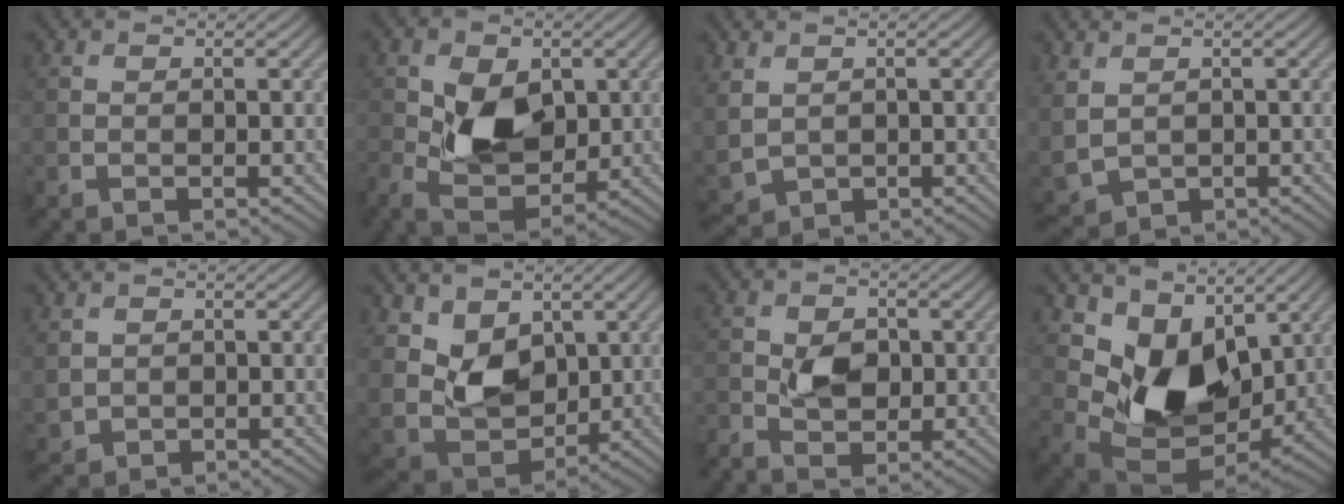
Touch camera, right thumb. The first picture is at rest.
{"total": 8.1, "force": [0.1, 5.4, 6.1], "torque": [-0.129, -0.013, 0.002]}
{"total": 3.7, "force": [1.0, 2.8, 2.1], "torque": [-0.076, -0.011, 0.024]}
{"total": 4.3, "force": [1.0, 3.2, 2.7], "torque": [-0.091, -0.013, 0.026]}
{"total": 2.2, "force": [0.6, 1.9, 0.8], "torque": [-0.034, -0.008, 0.016]}
{"total": 8.6, "force": [3.4, 6.1, 5.0], "torque": [-0.137, -0.016, 0.058]}
{"total": 3.8, "force": [-0.7, 2.7, 2.5], "torque": [-0.047, -0.003, -0.013]}
{"total": 10.0, "force": [3.8, 6.5, 6.6], "torque": [-0.144, -0.029, 0.076]}